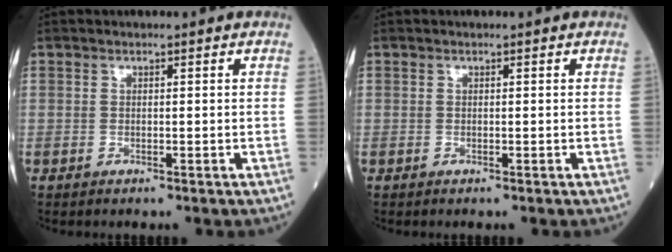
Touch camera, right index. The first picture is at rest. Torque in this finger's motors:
{"motor_torque": [0.10, 0.11, -0.05, -0.01]}